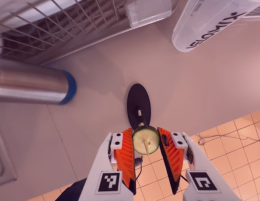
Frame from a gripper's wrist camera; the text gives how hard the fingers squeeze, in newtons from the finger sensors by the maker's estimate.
{"total": 7.6, "left": 7.5, "right": 7.7}